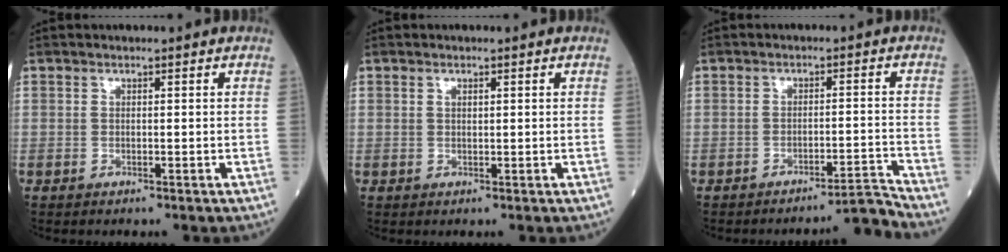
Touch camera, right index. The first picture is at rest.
{"total": 0.7, "force": [0.4, 0.3, 0.5], "torque": [-0.009, 0.002, 0.009]}
{"total": 4.3, "force": [-3.9, -1.8, 0.3], "torque": [0.004, 0.006, -0.056]}